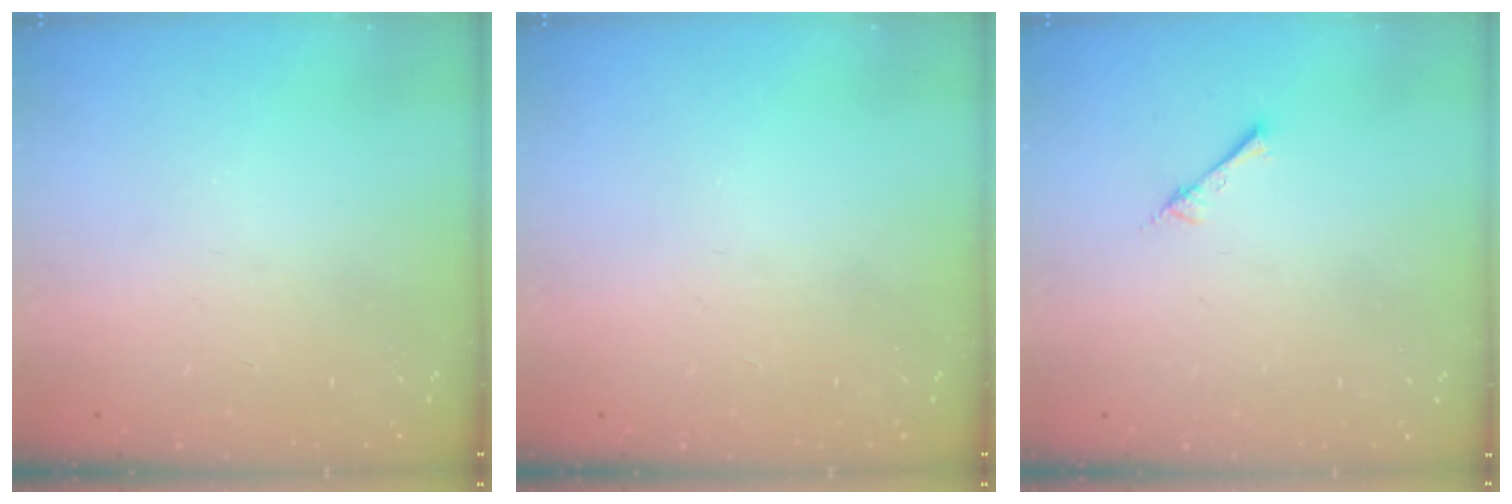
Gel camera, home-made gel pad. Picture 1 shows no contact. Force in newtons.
{"total": 0.0}
{"total": 2.8, "press": 2.8, "slide": 0.3}